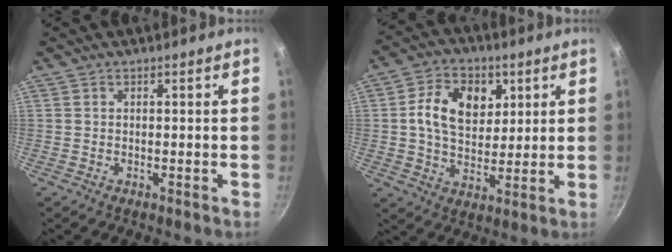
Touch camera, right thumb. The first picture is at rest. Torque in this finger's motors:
{"motor_torque": [-0.06, 0.21, 0.07, 0.08, 0.30]}